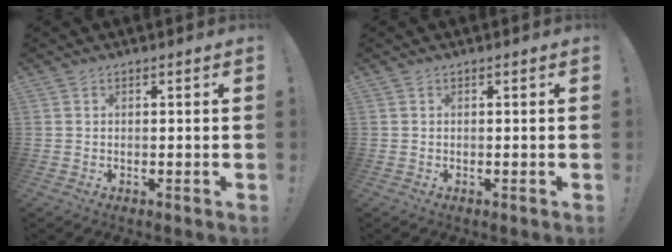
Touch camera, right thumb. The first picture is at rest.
{"total": 0.0}